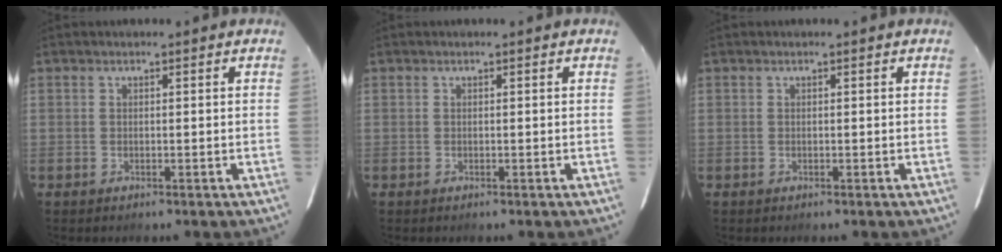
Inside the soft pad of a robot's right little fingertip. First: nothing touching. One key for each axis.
{"total": 0.0}
{"total": 0.0}